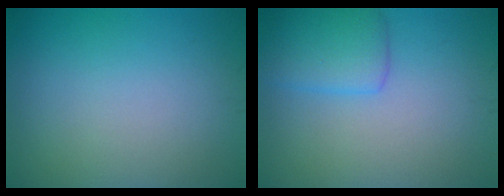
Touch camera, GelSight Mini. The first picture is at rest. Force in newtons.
{"total": 3.1, "press": 3.1, "slide": 0.2}